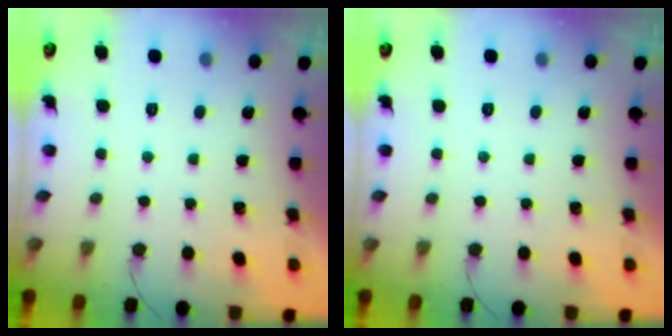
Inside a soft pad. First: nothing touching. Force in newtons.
{"total": 0.0}